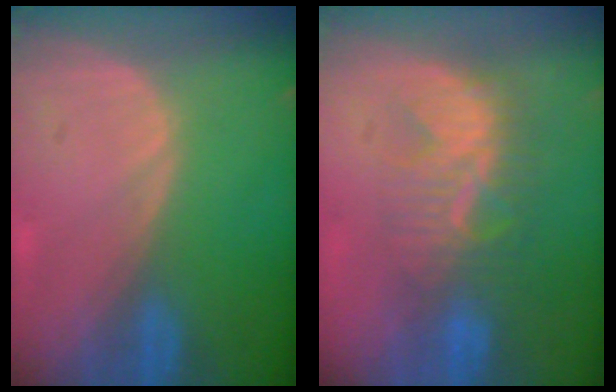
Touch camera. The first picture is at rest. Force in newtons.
{"total": 8.1, "press": 7.9, "slide": 1.8}